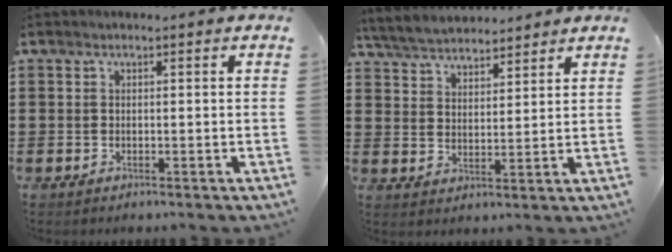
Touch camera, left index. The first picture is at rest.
{"total": 5.1, "force": [4.9, 1.1, 0.7], "torque": [-0.036, -0.014, 0.091]}